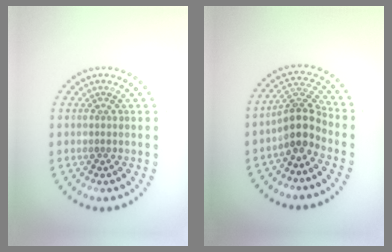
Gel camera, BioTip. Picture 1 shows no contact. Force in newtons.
{"total": 3.9, "press": 3.0, "slide": 2.4}